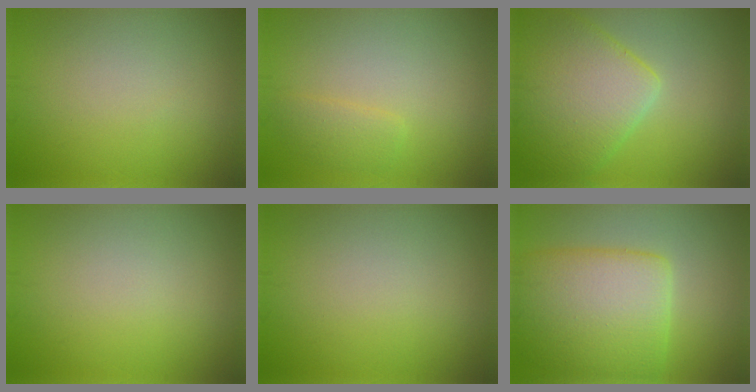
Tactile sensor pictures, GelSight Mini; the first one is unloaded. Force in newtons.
{"total": 1.6, "press": 1.6, "slide": 0.0}
{"total": 8.2, "press": 8.2, "slide": 0.4}
{"total": 0.0}
{"total": 0.0}
{"total": 8.4, "press": 8.3, "slide": 0.6}